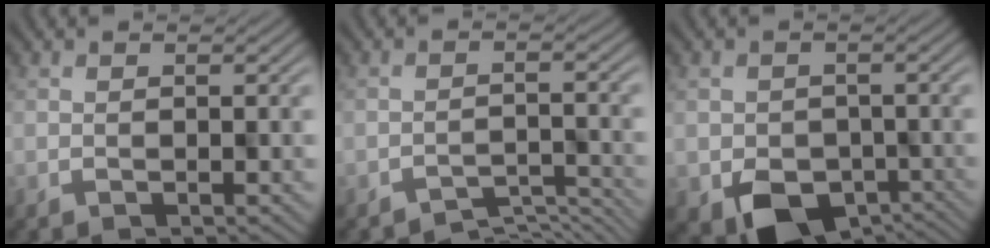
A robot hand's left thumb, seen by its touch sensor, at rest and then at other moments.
{"total": 3.9, "force": [-3.5, 1.0, 1.5], "torque": [-0.020, -0.003, -0.048]}
{"total": 7.5, "force": [-3.4, 5.5, 3.8], "torque": [-0.066, -0.036, -0.040]}